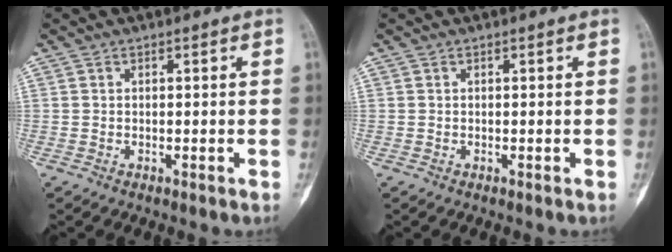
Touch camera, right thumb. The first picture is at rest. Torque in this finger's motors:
{"motor_torque": [0.18, 0.18, 0.00, -0.04, 0.00]}